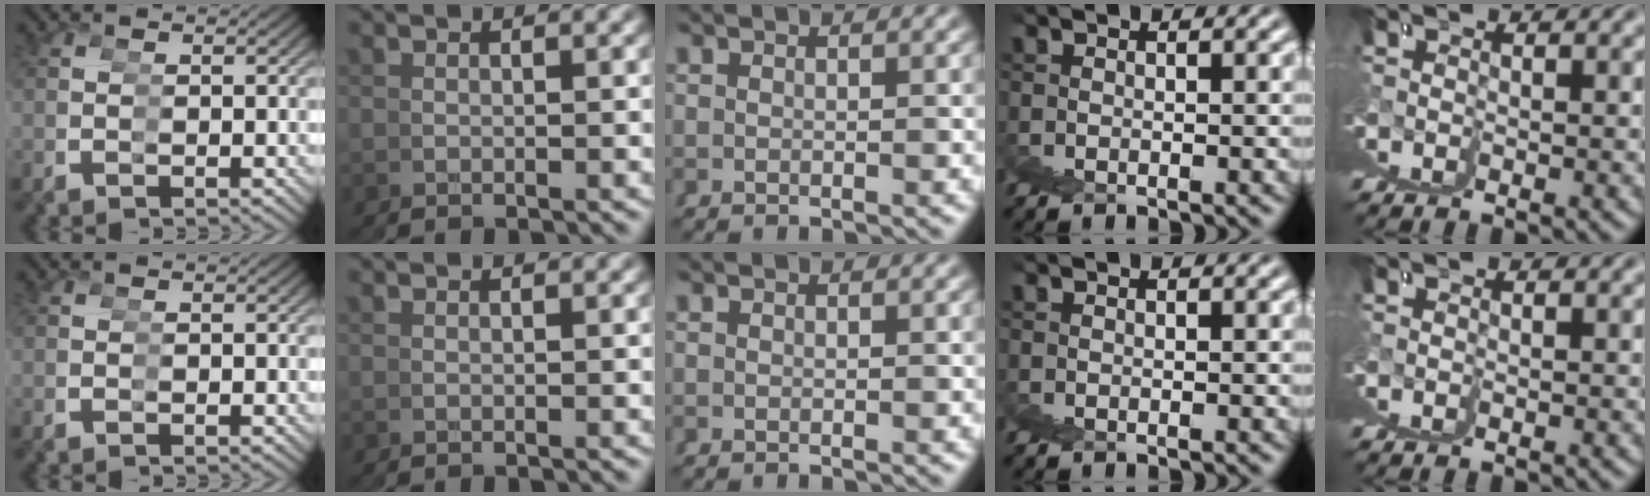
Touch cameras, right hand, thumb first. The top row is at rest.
{}